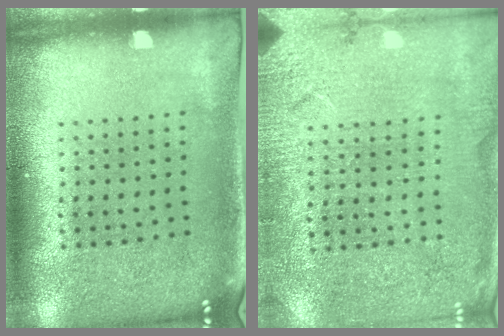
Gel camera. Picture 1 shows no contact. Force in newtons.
{"total": 2.7, "press": 2.7, "slide": 0.1}